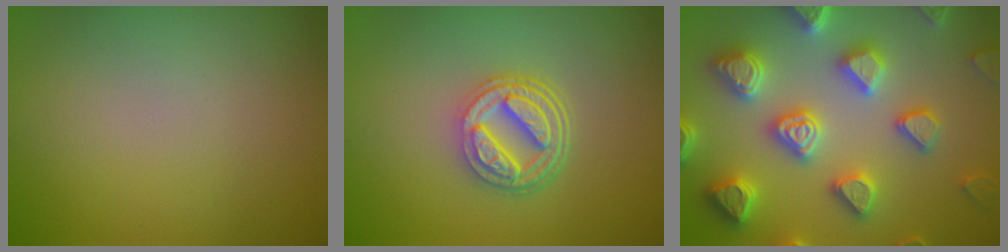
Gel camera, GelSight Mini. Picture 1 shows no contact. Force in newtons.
{"total": 4.9, "press": 3.6, "slide": 3.3}
{"total": 7.3, "press": 7.1, "slide": 1.6}